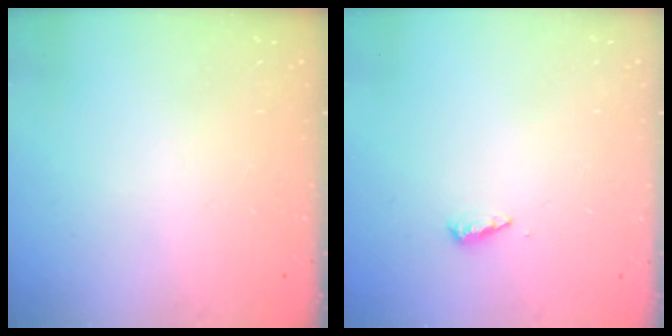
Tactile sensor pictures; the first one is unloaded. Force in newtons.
{"total": 3.6, "press": 3.6, "slide": 0.4}